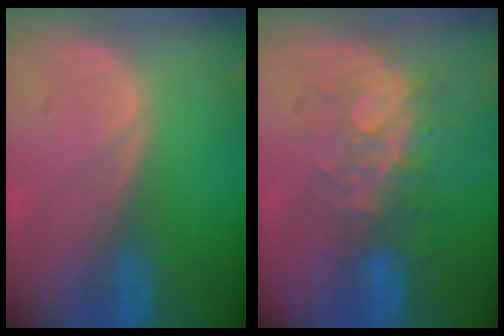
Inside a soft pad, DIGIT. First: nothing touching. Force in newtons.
{"total": 7.7, "press": 7.1, "slide": 3.1}